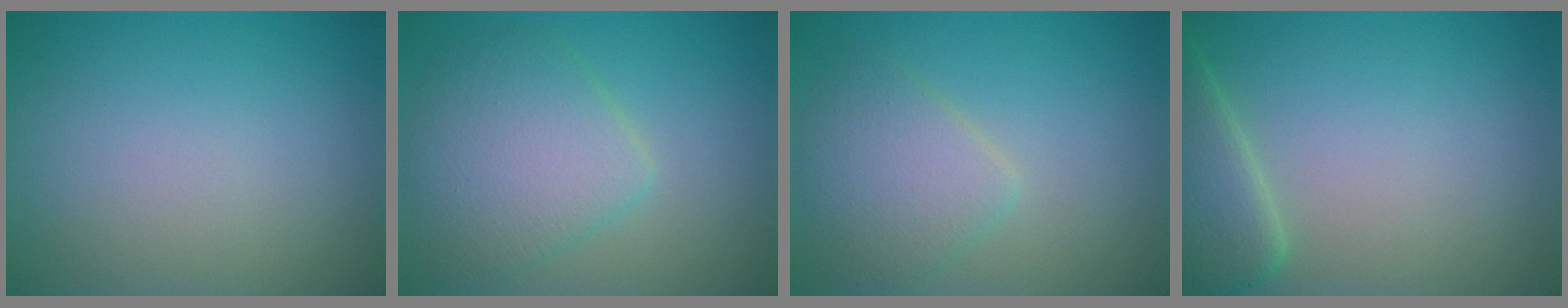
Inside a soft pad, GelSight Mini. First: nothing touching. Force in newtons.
{"total": 5.1, "press": 5.1, "slide": 0.1}
{"total": 3.8, "press": 3.8, "slide": 0.1}
{"total": 4.2, "press": 4.2, "slide": 0.3}